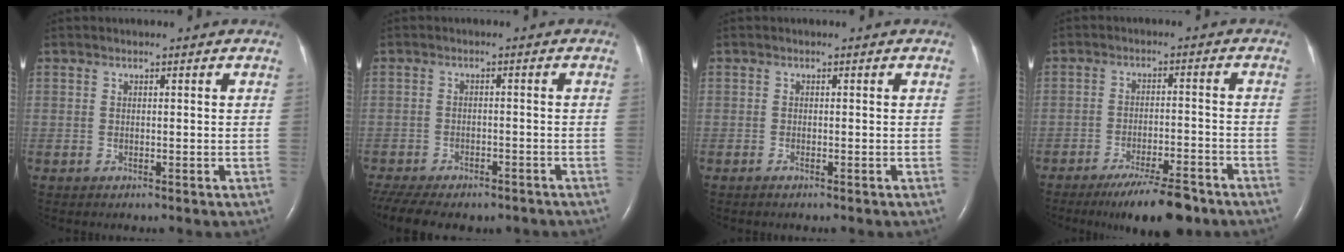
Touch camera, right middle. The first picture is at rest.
{"total": 15.9, "force": [-12.4, 6.6, 7.5], "torque": [-0.192, -0.014, -0.163]}
{"total": 0.6, "force": [-0.5, 0.0, 0.4], "torque": [-0.013, -0.001, -0.008]}
{"total": 9.4, "force": [-7.3, 1.6, 5.8], "torque": [-0.091, -0.018, -0.117]}